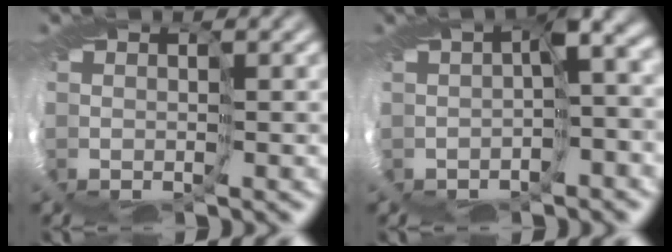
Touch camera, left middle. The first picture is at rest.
{"total": 4.7, "force": [-0.2, 1.8, 4.4], "torque": [-0.078, -0.005, -0.007]}